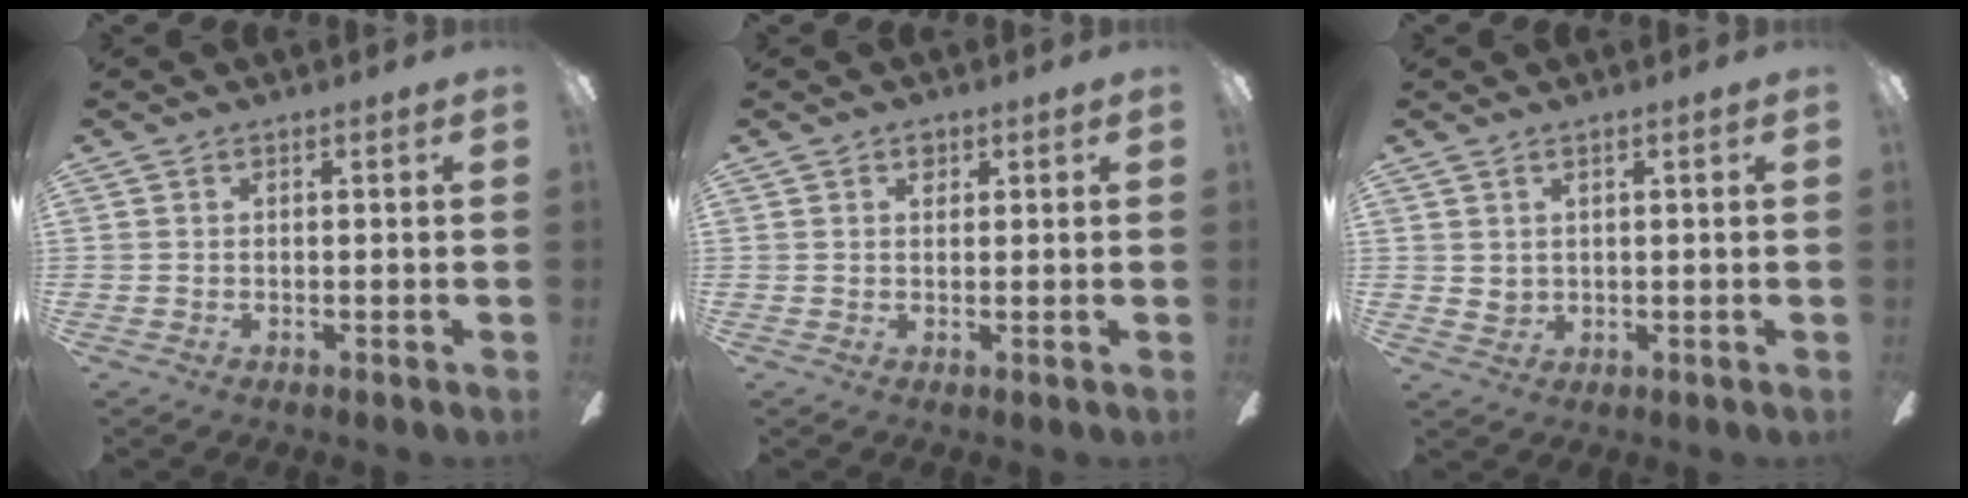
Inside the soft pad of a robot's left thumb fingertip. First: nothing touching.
{"total": 1.8, "force": [1.0, 1.2, 0.8], "torque": [-0.001, -0.003, 0.014]}
{"total": 1.9, "force": [1.3, 1.3, 0.6], "torque": [-0.013, 0.000, 0.024]}